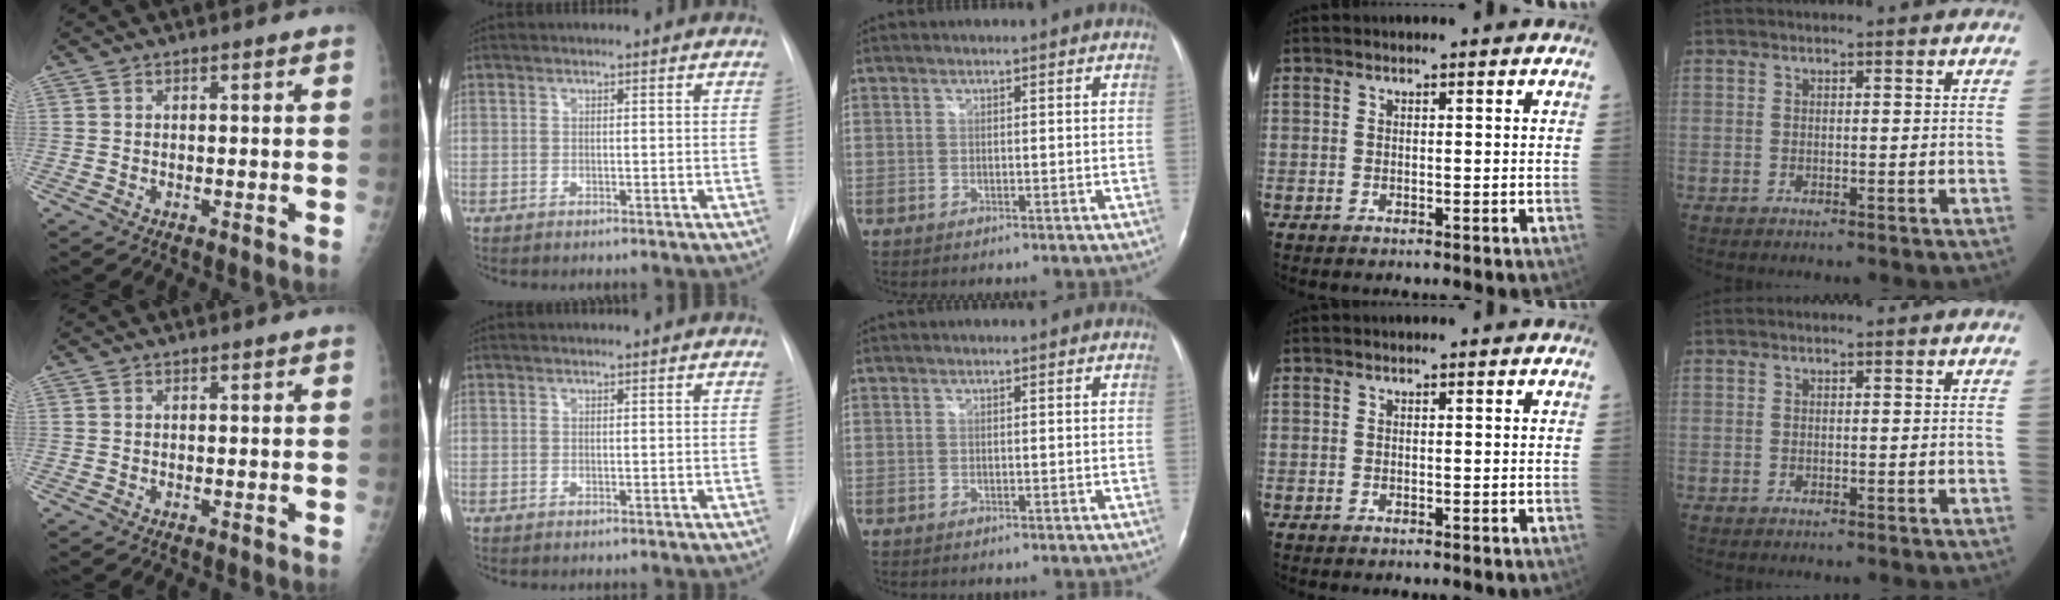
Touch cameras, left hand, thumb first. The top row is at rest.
{}